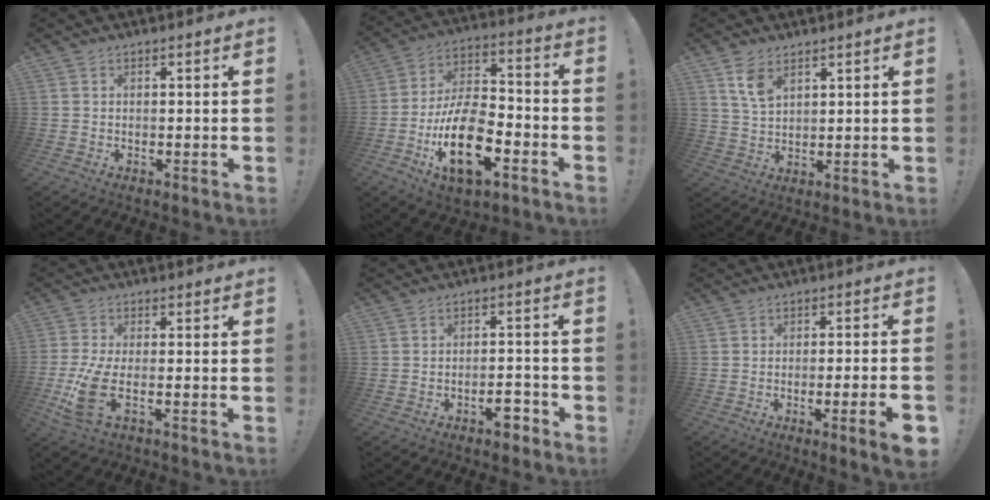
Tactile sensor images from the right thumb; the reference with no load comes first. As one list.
[{"total": 20.8, "force": [-8.3, 10.6, 15.9], "torque": [-0.291, 0.049, -0.134]}, {"total": 6.5, "force": [3.9, 3.4, 3.9], "torque": [-0.067, -0.017, 0.073]}, {"total": 9.9, "force": [-2.6, 3.2, 9.0], "torque": [-0.203, -0.012, -0.047]}, {"total": 4.8, "force": [-3.3, 2.0, 2.9], "torque": [-0.034, 0.019, -0.056]}, {"total": 7.6, "force": [-2.9, 0.2, 7.0], "torque": [-0.107, 0.007, -0.044]}]